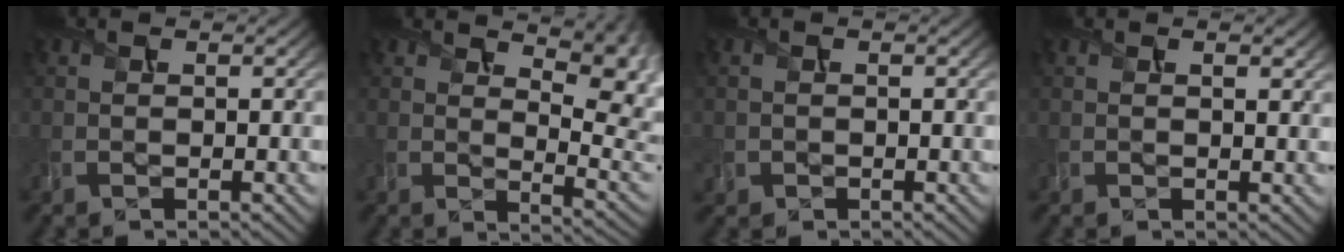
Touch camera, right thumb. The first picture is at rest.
{"total": 10.6, "force": [5.6, 4.0, 8.1], "torque": [-0.108, 0.008, 0.076]}
{"total": 0.9, "force": [-0.3, 0.8, -0.3], "torque": [0.003, -0.007, -0.002]}
{"total": 1.8, "force": [1.0, 0.5, 1.5], "torque": [-0.026, 0.000, 0.019]}